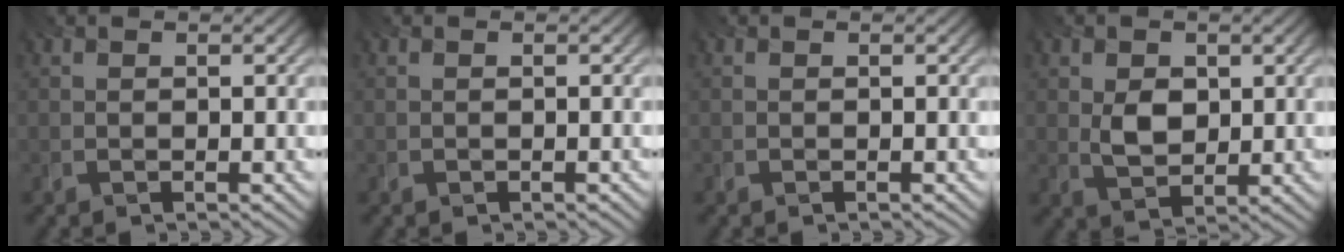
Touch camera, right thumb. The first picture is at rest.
{"total": 0.0}
{"total": 0.0}
{"total": 3.7, "force": [0.7, 2.7, 2.4], "torque": [-0.052, -0.004, 0.016]}